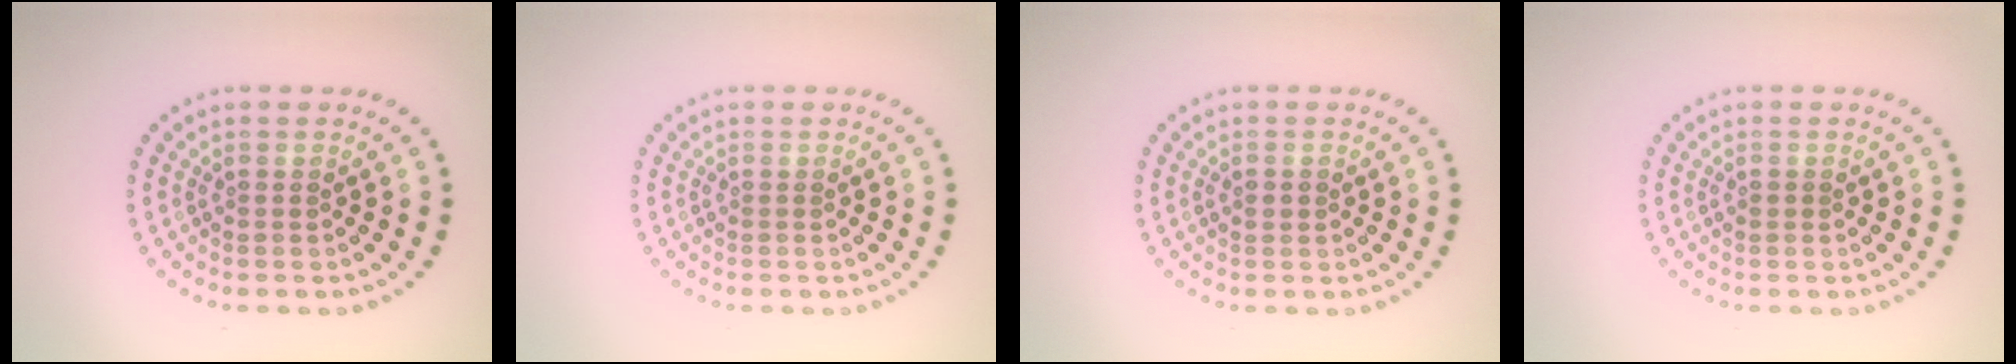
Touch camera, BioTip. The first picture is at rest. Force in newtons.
{"total": 0.0}
{"total": 1.0, "press": 1.0, "slide": 0.0}
{"total": 0.7, "press": 0.7, "slide": 0.1}